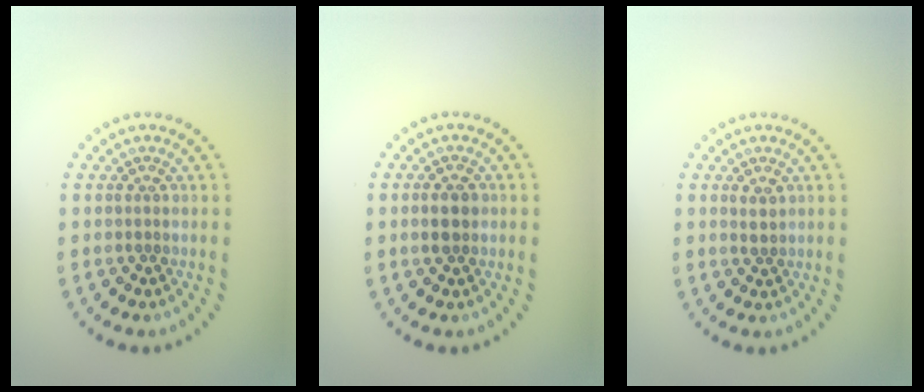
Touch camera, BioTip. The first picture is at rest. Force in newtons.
{"total": 2.3, "press": 2.3, "slide": 0.1}
{"total": 1.1, "press": 1.0, "slide": 0.6}